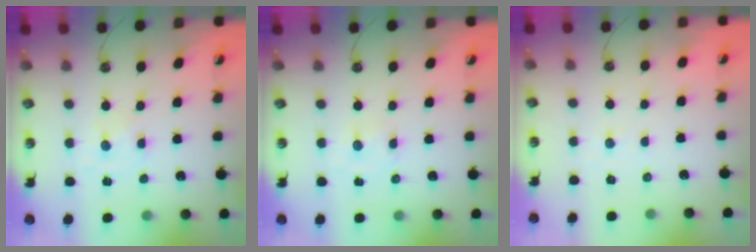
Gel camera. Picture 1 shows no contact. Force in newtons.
{"total": 1.8, "press": 1.8, "slide": 0.3}
{"total": 1.1, "press": 1.1, "slide": 0.2}